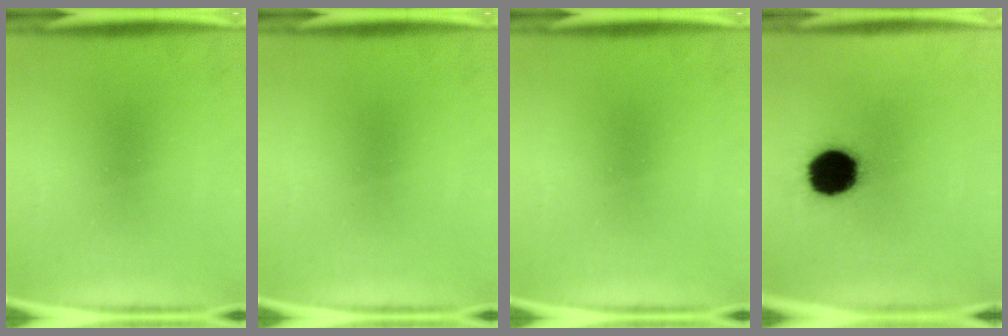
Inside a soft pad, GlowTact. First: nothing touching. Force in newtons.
{"total": 0.0}
{"total": 0.0}
{"total": 16.3}